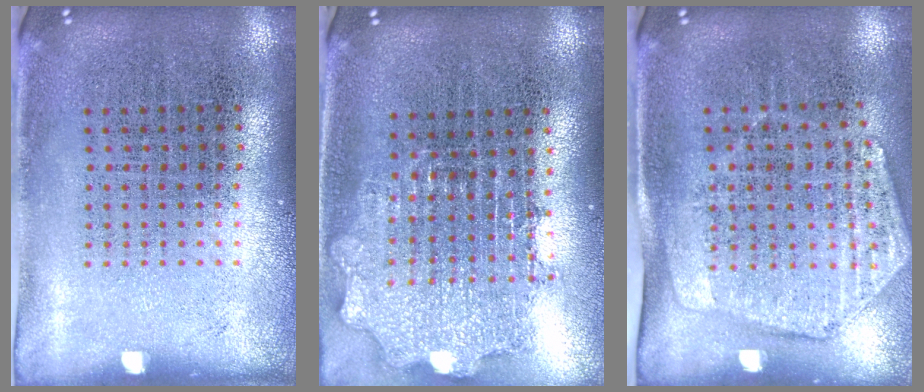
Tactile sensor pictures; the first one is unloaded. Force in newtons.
{"total": 1.8, "press": 1.4, "slide": 1.1}
{"total": 1.9, "press": 1.6, "slide": 1.1}